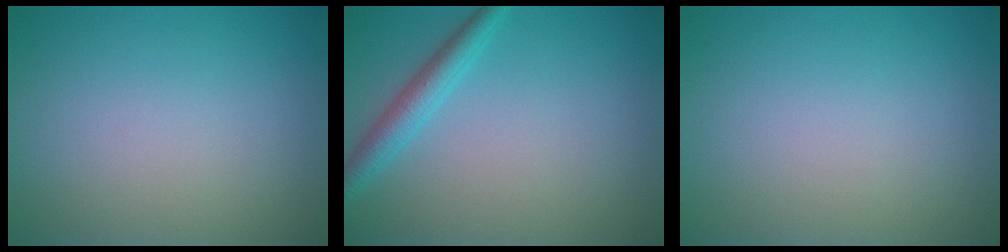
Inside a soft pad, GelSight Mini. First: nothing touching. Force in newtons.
{"total": 2.6, "press": 2.6, "slide": 0.1}
{"total": 0.0}